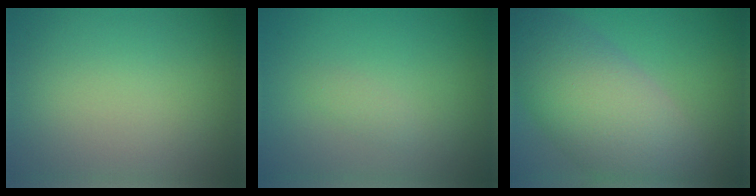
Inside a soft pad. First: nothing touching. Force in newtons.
{"total": 0.7, "press": 0.7, "slide": 0.0}
{"total": 10.1, "press": 10.1, "slide": 0.9}